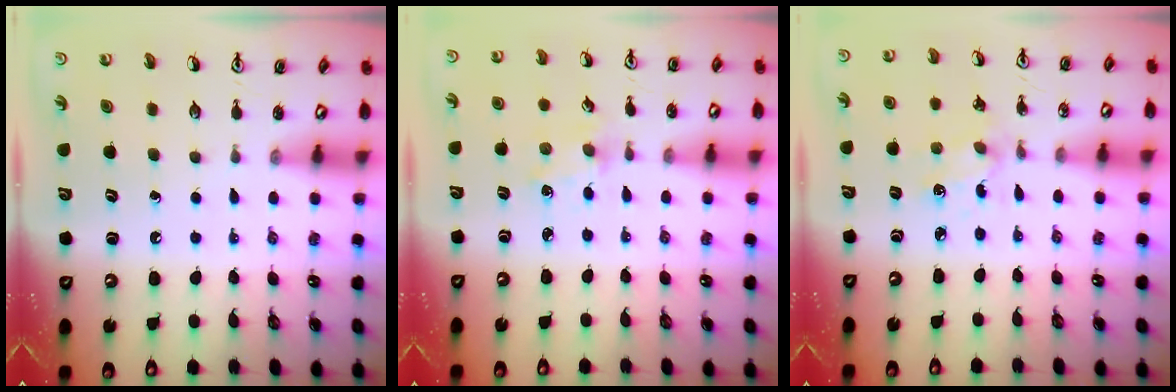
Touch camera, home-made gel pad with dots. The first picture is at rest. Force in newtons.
{"total": 2.5, "press": 2.4, "slide": 0.4}
{"total": 2.3, "press": 2.2, "slide": 0.5}